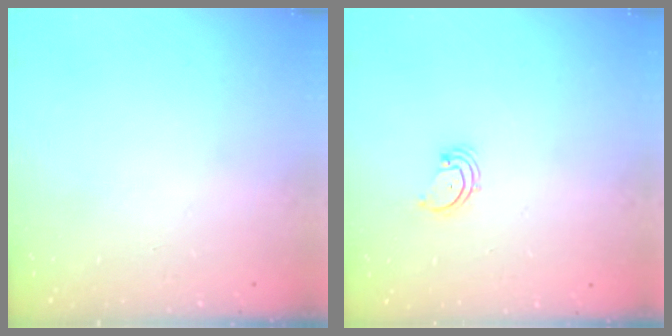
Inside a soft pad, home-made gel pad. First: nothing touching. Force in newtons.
{"total": 1.7, "press": 1.6, "slide": 0.2}